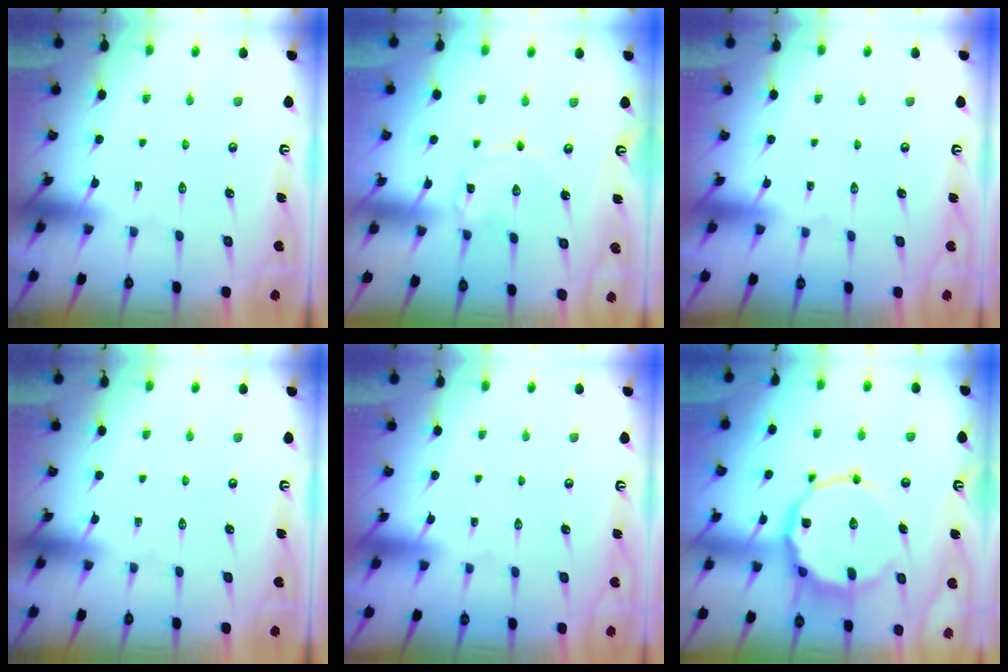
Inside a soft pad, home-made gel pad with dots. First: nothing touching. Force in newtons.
{"total": 0.7, "press": 0.7, "slide": 0.1}
{"total": 1.6, "press": 1.6, "slide": 0.1}
{"total": 0.0}
{"total": 1.6, "press": 1.6, "slide": 0.1}
{"total": 12.8, "press": 12.7, "slide": 2.0}